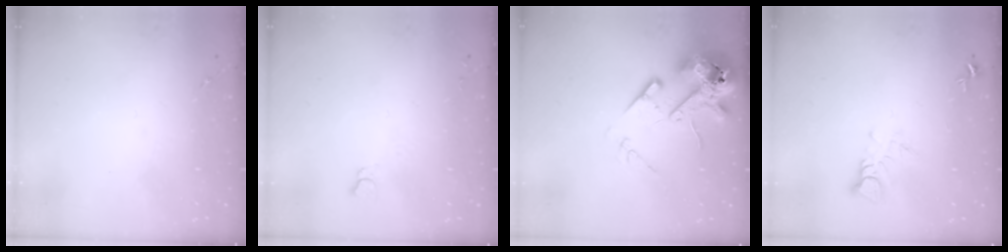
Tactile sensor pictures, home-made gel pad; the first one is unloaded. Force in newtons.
{"total": 2.7, "press": 2.7, "slide": 0.3}
{"total": 14.6, "press": 14.4, "slide": 2.5}
{"total": 3.8, "press": 3.7, "slide": 0.2}